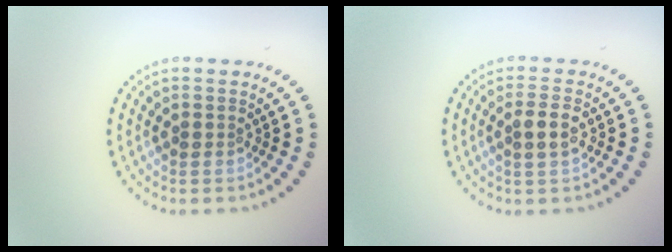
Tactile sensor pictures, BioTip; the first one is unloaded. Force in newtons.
{"total": 2.0, "press": 1.9, "slide": 0.6}